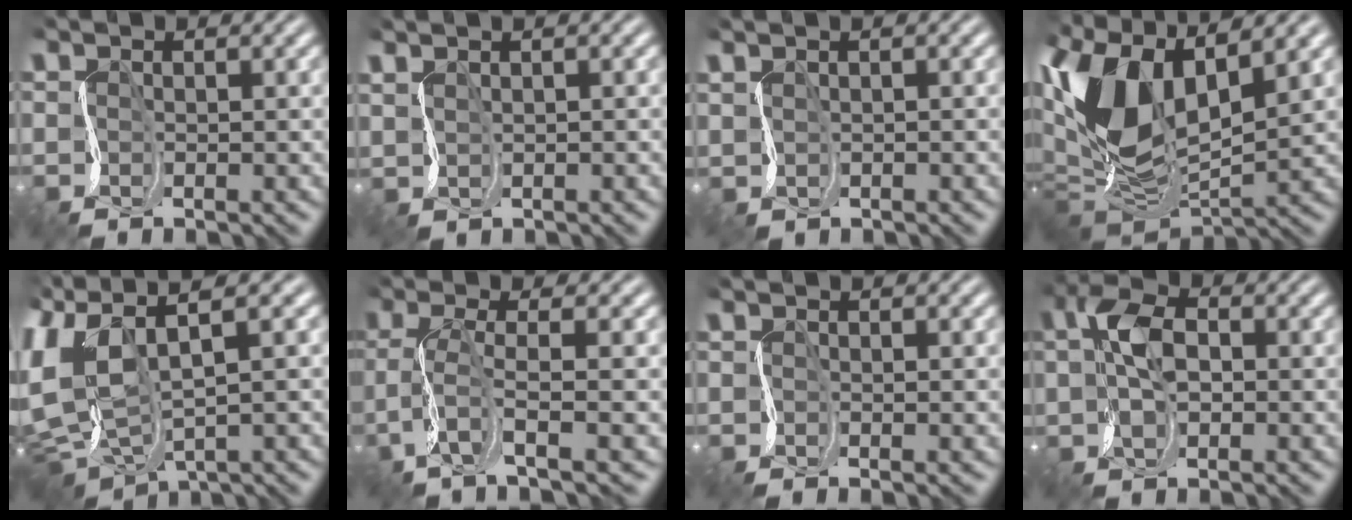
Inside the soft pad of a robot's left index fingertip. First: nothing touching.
{"total": 1.7, "force": [1.4, 0.6, 0.8], "torque": [-0.021, 0.013, 0.023]}
{"total": 0.9, "force": [0.8, 0.3, 0.3], "torque": [-0.011, 0.009, 0.012]}
{"total": 10.1, "force": [2.6, 5.2, 8.2], "torque": [-0.192, 0.007, 0.042]}
{"total": 8.3, "force": [0.9, 4.4, 6.9], "torque": [-0.165, 0.000, 0.016]}
{"total": 3.9, "force": [-0.9, 0.4, 3.7], "torque": [-0.089, 0.002, -0.031]}
{"total": 1.3, "force": [-0.3, 0.4, 1.2], "torque": [-0.009, -0.002, -0.004]}
{"total": 4.4, "force": [0.3, 2.5, 3.6], "torque": [-0.074, 0.012, -0.006]}